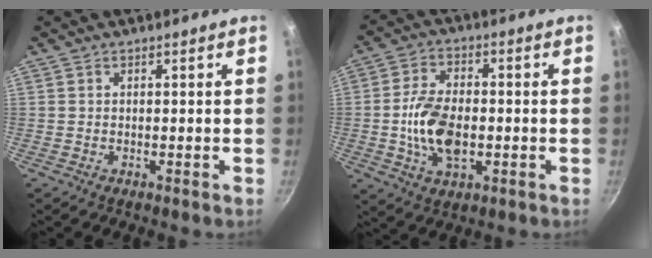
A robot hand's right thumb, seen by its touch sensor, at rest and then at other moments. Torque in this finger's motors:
{"motor_torque": [4.26, 0.75, 1.26, -0.18, 0.44]}